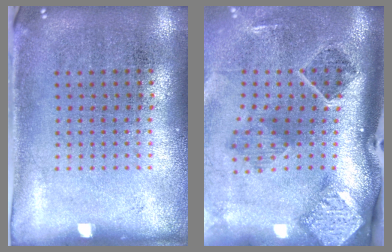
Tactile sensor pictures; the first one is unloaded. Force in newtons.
{"total": 2.9, "press": 1.9, "slide": 2.2}